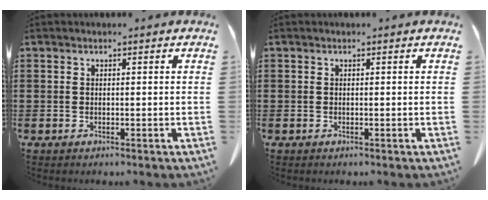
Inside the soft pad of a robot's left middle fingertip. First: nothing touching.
{"total": 0.0}